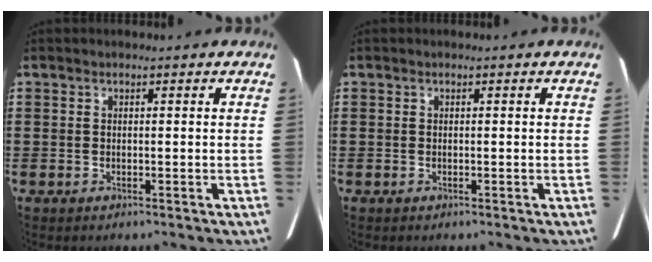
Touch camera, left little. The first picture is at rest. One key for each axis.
{"total": 0.0}